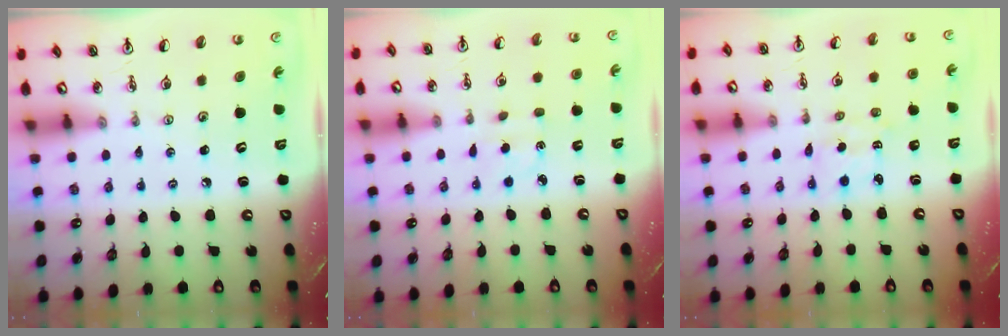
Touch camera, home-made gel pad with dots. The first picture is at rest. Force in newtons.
{"total": 1.6, "press": 1.5, "slide": 0.5}
{"total": 1.9, "press": 1.8, "slide": 0.6}